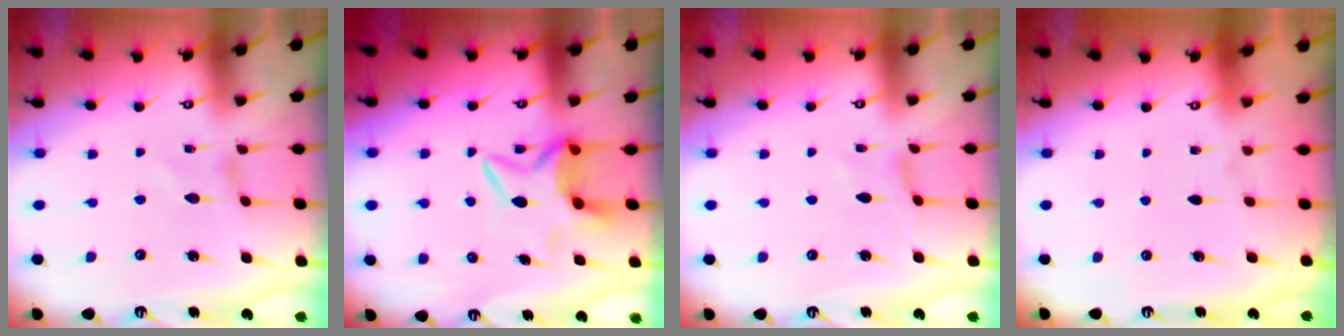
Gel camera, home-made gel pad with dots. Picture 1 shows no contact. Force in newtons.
{"total": 6.8, "press": 6.7, "slide": 1.0}
{"total": 0.6, "press": 0.5, "slide": 0.2}
{"total": 0.0}